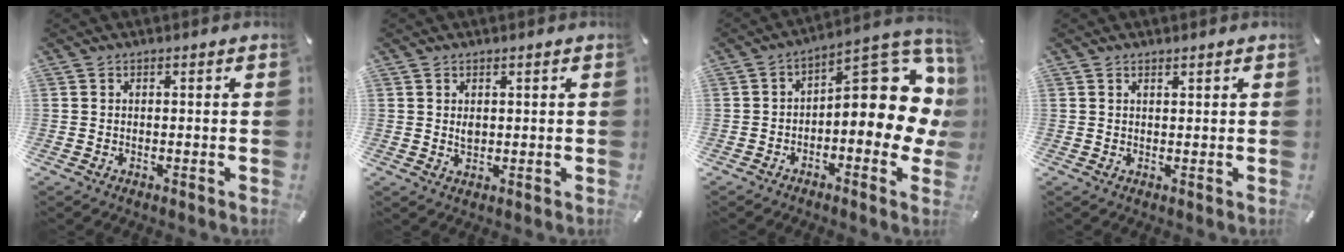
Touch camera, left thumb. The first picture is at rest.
{"total": 1.7, "force": [0.7, 1.0, 1.1], "torque": [-0.016, -0.002, 0.012]}
{"total": 15.5, "force": [2.1, 7.4, 13.5], "torque": [-0.149, -0.038, 0.031]}
{"total": 0.9, "force": [0.8, 0.2, 0.3], "torque": [-0.006, 0.000, 0.014]}